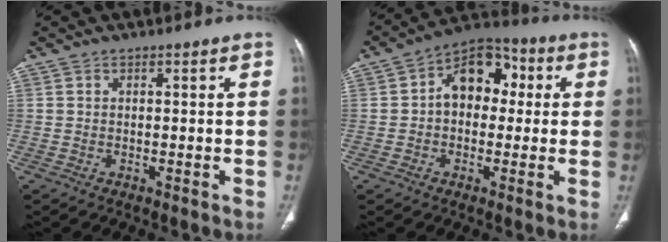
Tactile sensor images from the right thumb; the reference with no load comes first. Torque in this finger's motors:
{"motor_torque": [0.65, 2.57, 0.92, -0.16, 0.12]}